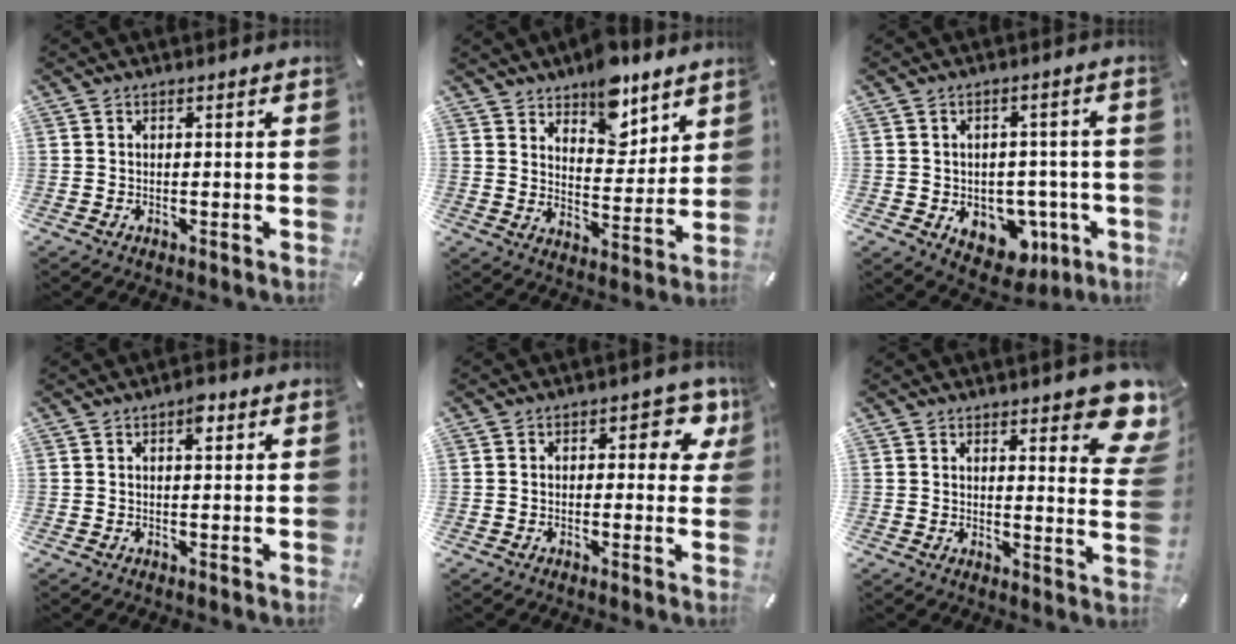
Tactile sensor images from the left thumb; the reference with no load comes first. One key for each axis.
{"total": 10.9, "fx": 8.8, "fy": 5.3, "fz": 3.7, "tx": -0.044, "ty": -0.065, "tz": 0.158}
{"total": 9.2, "fx": -2.7, "fy": 7.2, "fz": 4.9, "tx": -0.051, "ty": 0.006, "tz": -0.037}
{"total": 3.0, "fx": 1.2, "fy": 1.4, "fz": 2.3, "tx": -0.027, "ty": -0.005, "tz": 0.015}
{"total": 6.5, "fx": 2.1, "fy": 3.8, "fz": 4.8, "tx": -0.053, "ty": -0.006, "tz": 0.028}
{"total": 10.1, "fx": 7.2, "fy": 3.4, "fz": 6.1, "tx": -0.070, "ty": -0.054, "tz": 0.124}